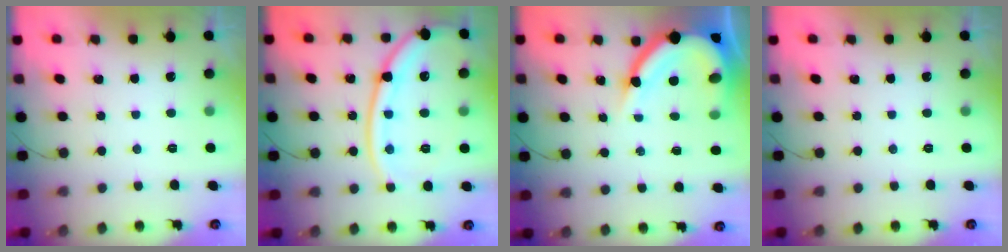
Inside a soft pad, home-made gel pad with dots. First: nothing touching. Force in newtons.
{"total": 18.5, "press": 18.4, "slide": 2.0}
{"total": 14.4, "press": 14.3, "slide": 1.5}
{"total": 0.0}